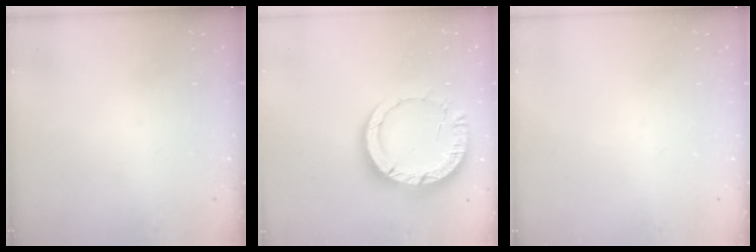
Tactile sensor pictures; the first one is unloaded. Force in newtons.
{"total": 13.5, "press": 13.4, "slide": 1.5}
{"total": 0.0}